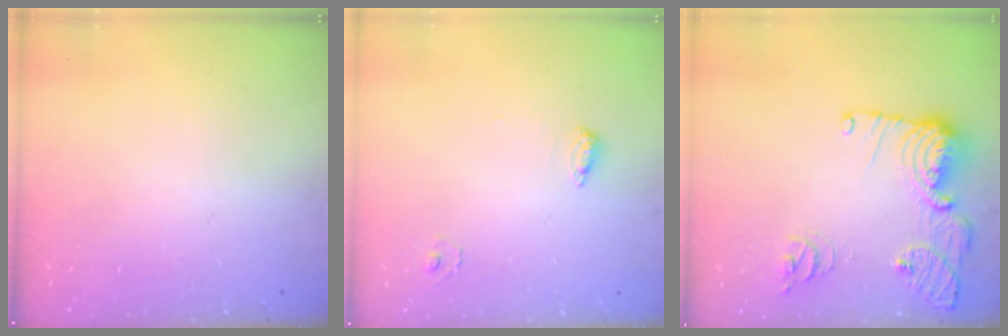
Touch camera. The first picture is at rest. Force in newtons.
{"total": 6.2, "press": 6.0, "slide": 1.2}
{"total": 15.8, "press": 15.7, "slide": 1.8}